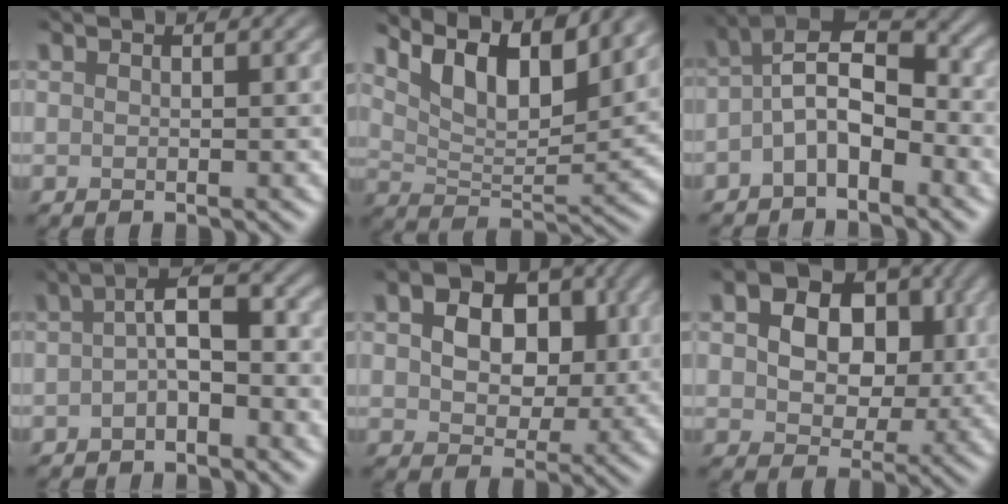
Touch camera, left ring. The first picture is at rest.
{"total": 9.8, "force": [6.1, 4.0, 6.5], "torque": [-0.115, 0.004, 0.109]}
{"total": 4.8, "force": [-1.9, 2.3, 3.8], "torque": [-0.068, 0.018, -0.043]}
{"total": 3.9, "force": [-1.4, 1.4, 3.4], "torque": [-0.065, 0.016, -0.032]}
{"total": 9.5, "force": [2.2, 6.8, 6.3], "torque": [-0.099, 0.018, 0.030]}
{"total": 11.1, "force": [2.7, 8.1, 7.1], "torque": [-0.103, 0.030, 0.035]}